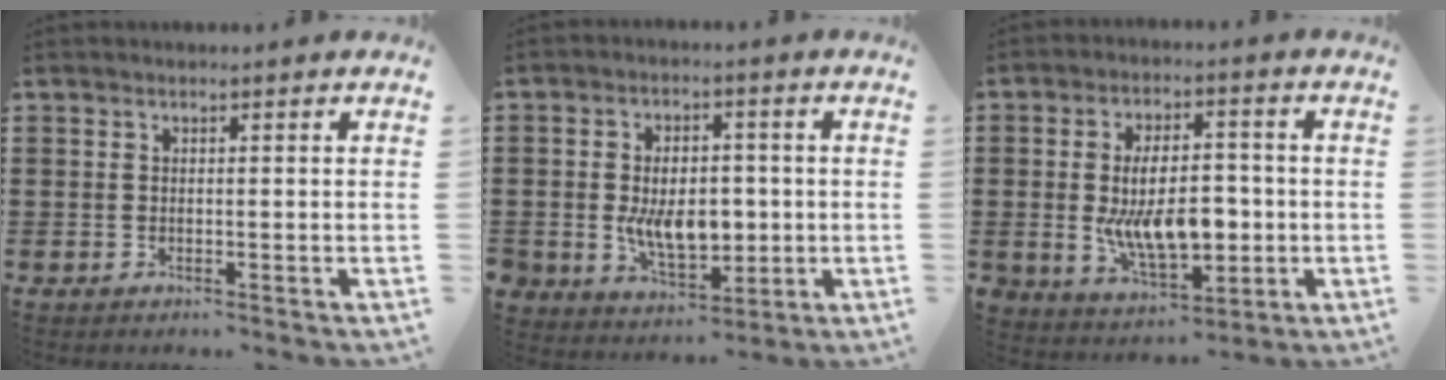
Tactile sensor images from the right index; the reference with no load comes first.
{"total": 8.0, "force": [-0.8, 5.3, 5.9], "torque": [-0.098, -0.003, -0.015]}
{"total": 11.2, "force": [-1.0, 6.0, 9.3], "torque": [-0.165, -0.005, -0.018]}